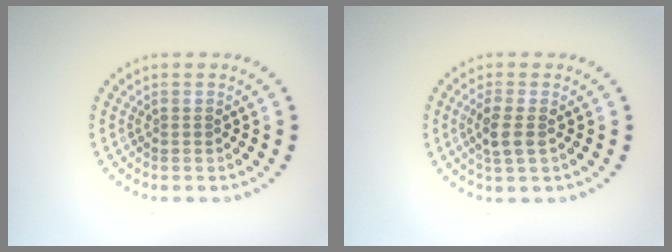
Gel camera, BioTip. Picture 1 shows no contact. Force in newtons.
{"total": 2.3, "press": 2.1, "slide": 1.0}